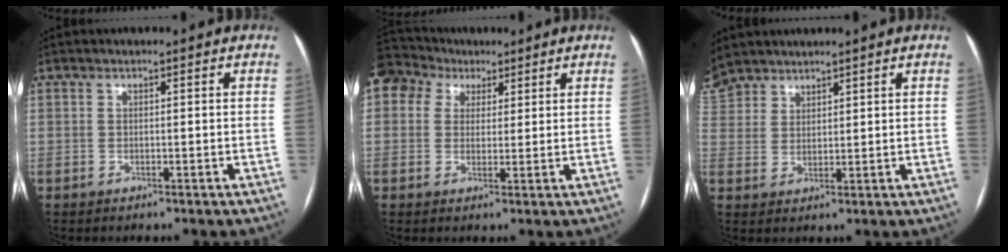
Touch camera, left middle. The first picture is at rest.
{"total": 11.1, "force": [6.1, 8.3, 3.9], "torque": [-0.109, 0.062, 0.113]}
{"total": 9.5, "force": [7.6, 5.4, 1.8], "torque": [-0.069, 0.016, 0.160]}